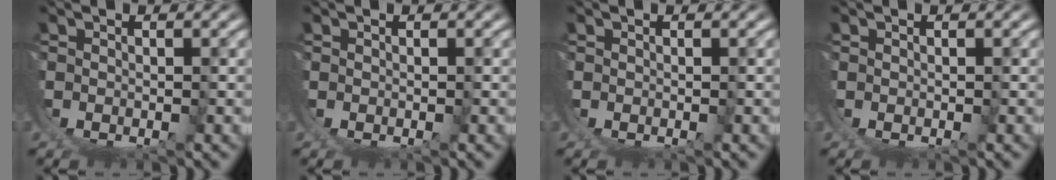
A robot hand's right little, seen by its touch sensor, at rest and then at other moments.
{"total": 0.0}
{"total": 0.0}
{"total": 0.0}